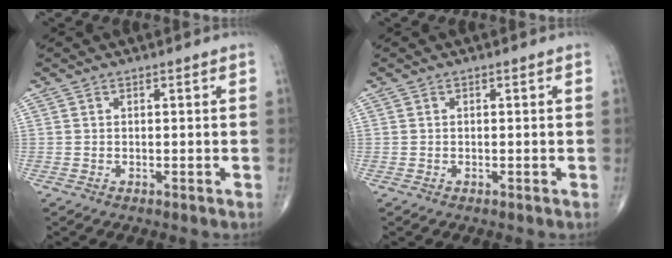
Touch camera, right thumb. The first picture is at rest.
{"total": 0.0}